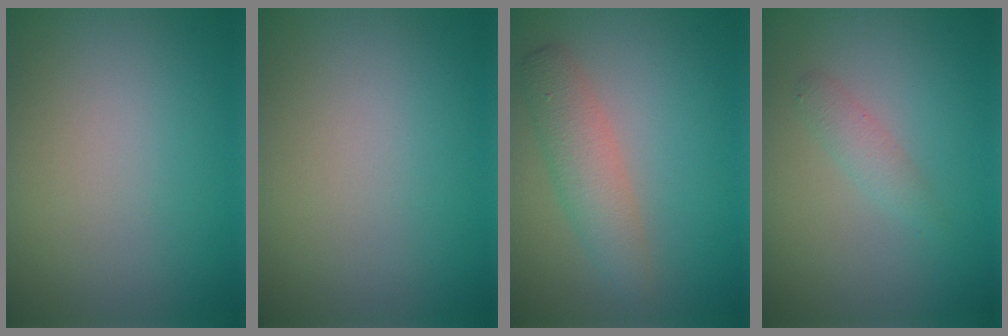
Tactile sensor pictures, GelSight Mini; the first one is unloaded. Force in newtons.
{"total": 0.0}
{"total": 3.3, "press": 3.3, "slide": 0.1}
{"total": 1.4, "press": 1.4, "slide": 0.0}